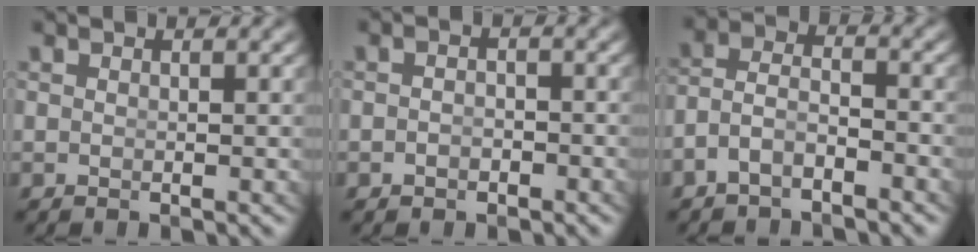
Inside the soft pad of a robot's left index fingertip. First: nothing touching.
{"total": 1.2, "force": [-1.1, 0.5, 0.4], "torque": [-0.005, -0.009, -0.016]}
{"total": 4.1, "force": [-2.5, 2.7, 1.9], "torque": [-0.050, -0.022, -0.039]}